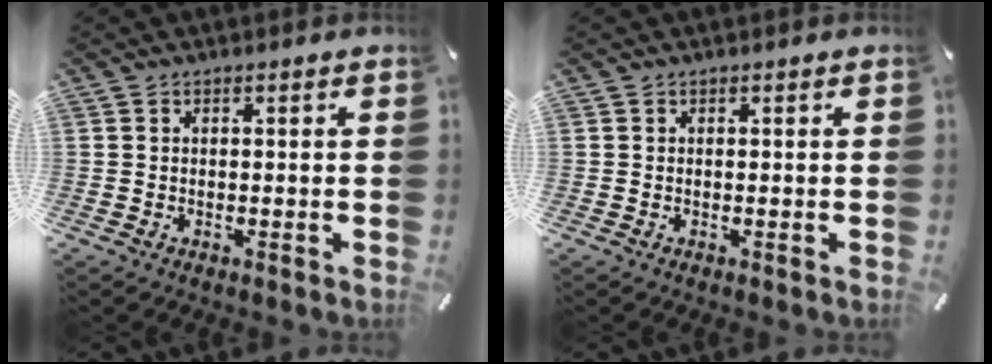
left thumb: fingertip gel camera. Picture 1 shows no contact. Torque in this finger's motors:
{"motor_torque": [-0.10, -0.10, -0.02, 0.04, 0.00]}